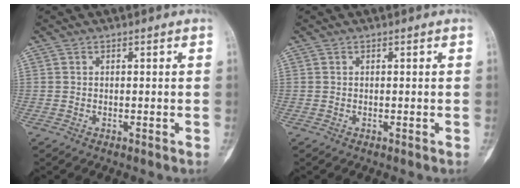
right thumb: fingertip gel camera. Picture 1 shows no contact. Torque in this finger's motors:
{"motor_torque": [0.35, 0.16, -0.04, -0.28, 0.12]}